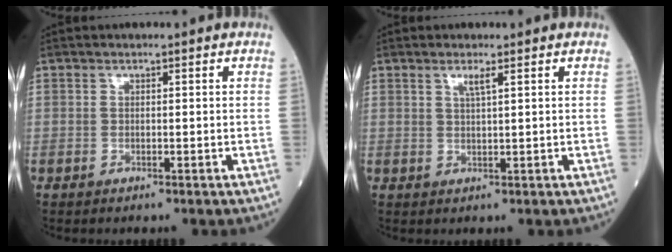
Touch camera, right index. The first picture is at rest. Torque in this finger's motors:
{"motor_torque": [0.10, 0.07, 0.06, 0.05]}